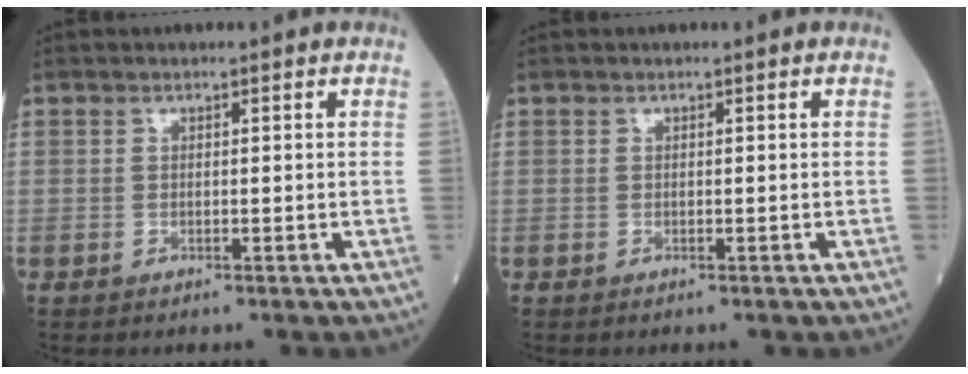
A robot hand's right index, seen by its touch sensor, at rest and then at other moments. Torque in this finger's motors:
{"motor_torque": [0.00, 0.00, 0.00, 0.01]}